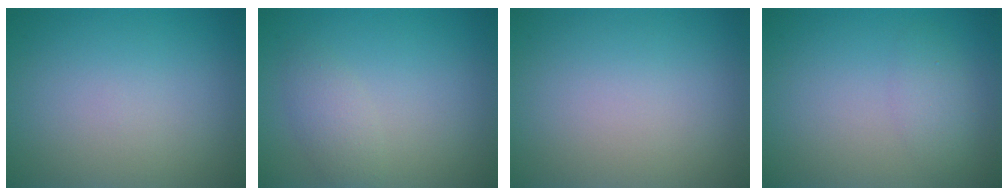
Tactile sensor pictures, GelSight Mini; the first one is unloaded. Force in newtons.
{"total": 2.0, "press": 2.0, "slide": 0.0}
{"total": 0.0}
{"total": 1.8, "press": 1.8, "slide": 0.0}